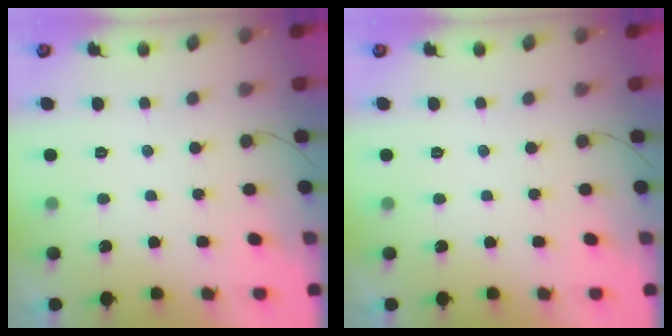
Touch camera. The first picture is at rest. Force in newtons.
{"total": 0.0}